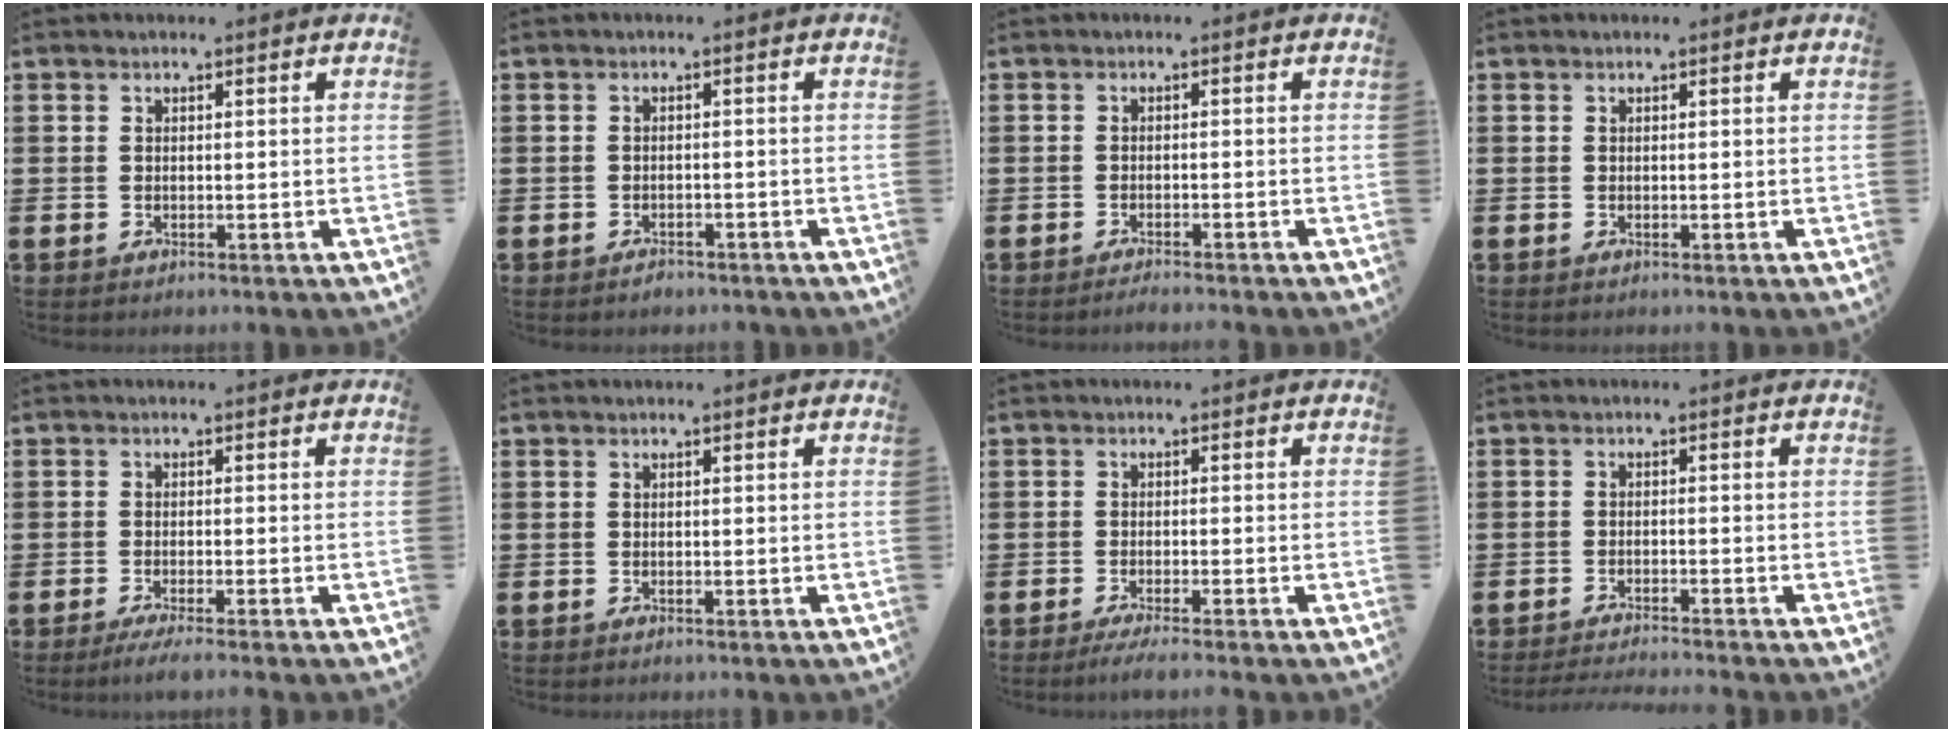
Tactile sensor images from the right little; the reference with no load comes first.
{"total": 1.0, "force": [-0.9, 0.3, 0.0], "torque": [-0.003, 0.002, -0.021]}
{"total": 1.0, "force": [-1.0, -0.1, 0.2], "torque": [-0.004, -0.002, -0.019]}
{"total": 0.0}
{"total": 1.6, "force": [-1.0, 0.0, 1.2], "torque": [-0.019, -0.001, -0.019]}
{"total": 0.0}
{"total": 1.6, "force": [-1.0, 0.0, 1.2], "torque": [-0.018, 0.001, -0.020]}
{"total": 1.7, "force": [-1.6, -0.2, 0.4], "torque": [-0.005, 0.001, -0.032]}